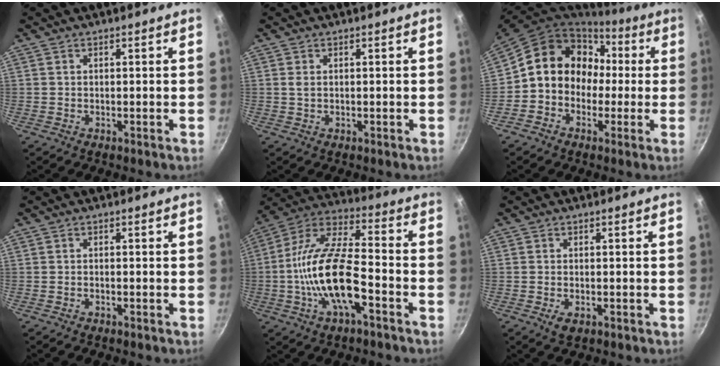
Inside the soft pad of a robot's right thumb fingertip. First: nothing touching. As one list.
[{"total": 0.9, "force": [0.2, 0.4, 0.8], "torque": [-0.016, 0.001, 0.003]}, {"total": 15.2, "force": [0.4, 13.1, 7.6], "torque": [-0.087, 0.053, -0.010]}, {"total": 0.5, "force": [-0.4, 0.2, 0.3], "torque": [-0.010, 0.005, -0.009]}, {"total": 18.2, "force": [-5.3, 7.1, 15.9], "torque": [-0.295, 0.040, -0.118]}, {"total": 2.4, "force": [-1.0, 1.3, 1.8], "torque": [-0.035, -0.003, -0.017]}]